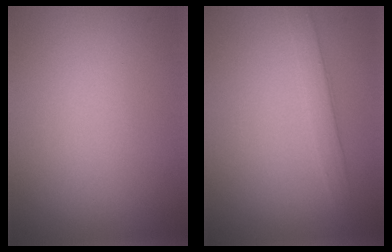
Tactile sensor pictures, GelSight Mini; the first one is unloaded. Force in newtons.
{"total": 2.5, "press": 2.5, "slide": 0.1}